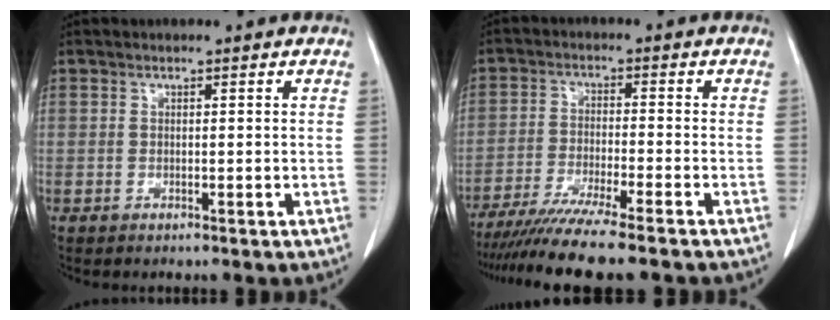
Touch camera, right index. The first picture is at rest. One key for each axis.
{"total": 12.2, "fx": -10.2, "fy": -0.6, "fz": 6.6, "tx": -0.089, "ty": -0.033, "tz": -0.161}